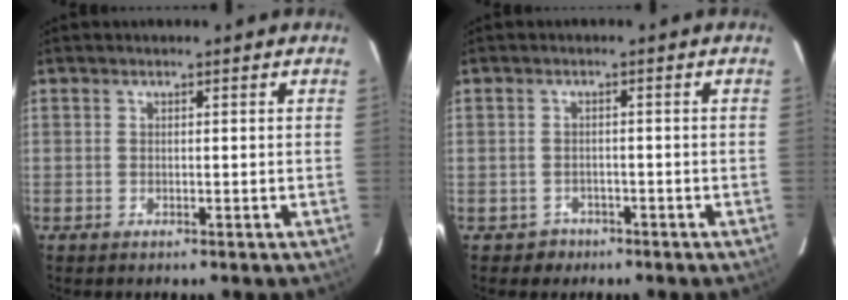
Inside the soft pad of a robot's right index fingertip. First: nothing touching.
{"total": 2.9, "force": [-1.7, 2.3, -0.1], "torque": [-0.006, 0.006, -0.024]}